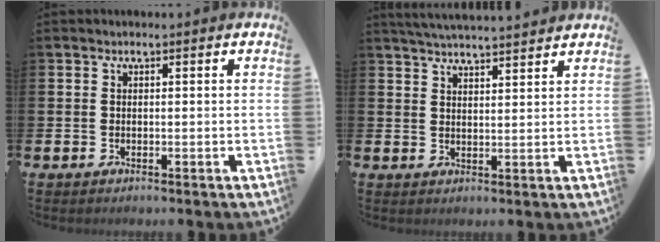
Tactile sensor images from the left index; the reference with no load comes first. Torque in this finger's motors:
{"motor_torque": [0.86, -1.27, 0.30, 0.12]}